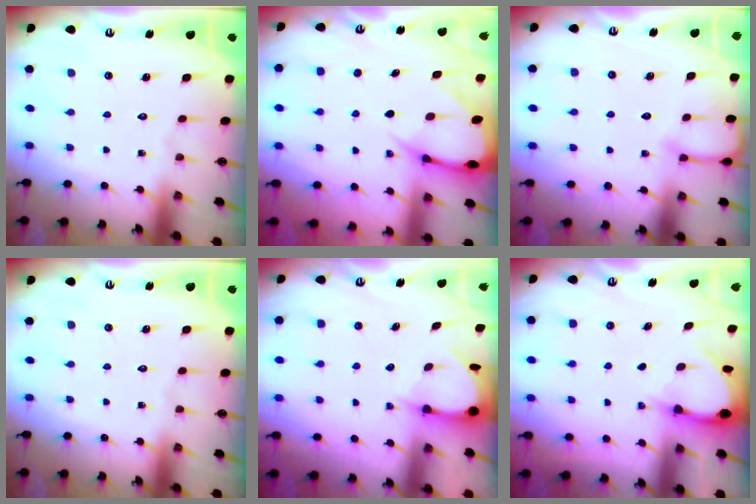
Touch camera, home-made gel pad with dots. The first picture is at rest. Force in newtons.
{"total": 6.6, "press": 6.6, "slide": 0.7}
{"total": 4.9, "press": 4.9, "slide": 0.5}
{"total": 0.0}
{"total": 3.4, "press": 3.4, "slide": 0.3}
{"total": 2.9, "press": 2.9, "slide": 0.3}